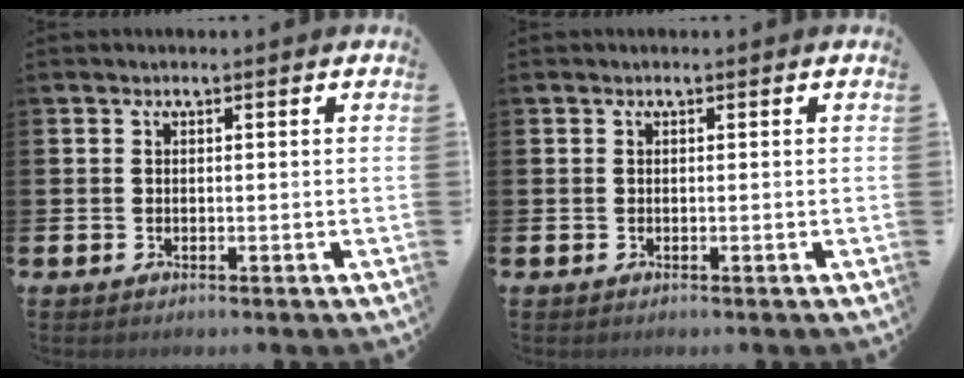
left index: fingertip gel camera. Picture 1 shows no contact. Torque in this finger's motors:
{"motor_torque": [0.00, 0.00, 0.00, -0.01]}